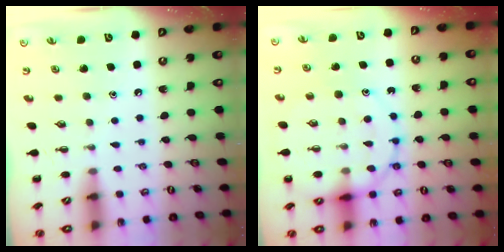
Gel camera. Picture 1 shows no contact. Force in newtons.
{"total": 14.2, "press": 14.0, "slide": 2.4}